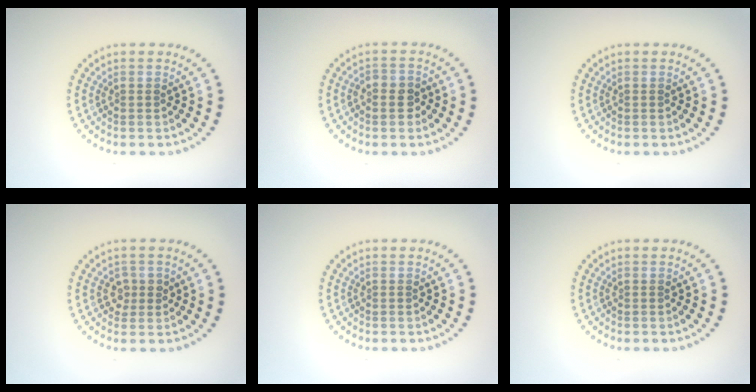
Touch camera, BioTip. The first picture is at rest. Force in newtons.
{"total": 2.0, "press": 1.9, "slide": 0.6}
{"total": 0.0}
{"total": 1.6, "press": 1.4, "slide": 0.6}
{"total": 0.0}
{"total": 0.0}